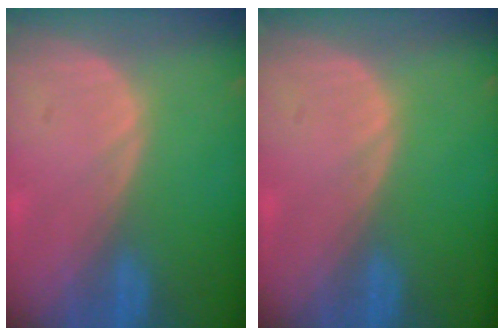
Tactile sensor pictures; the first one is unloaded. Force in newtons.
{"total": 0.0}